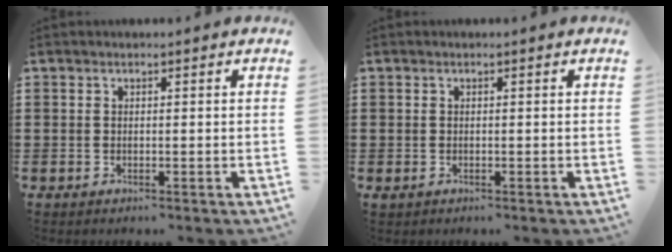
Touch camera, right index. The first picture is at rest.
{"total": 0.0}